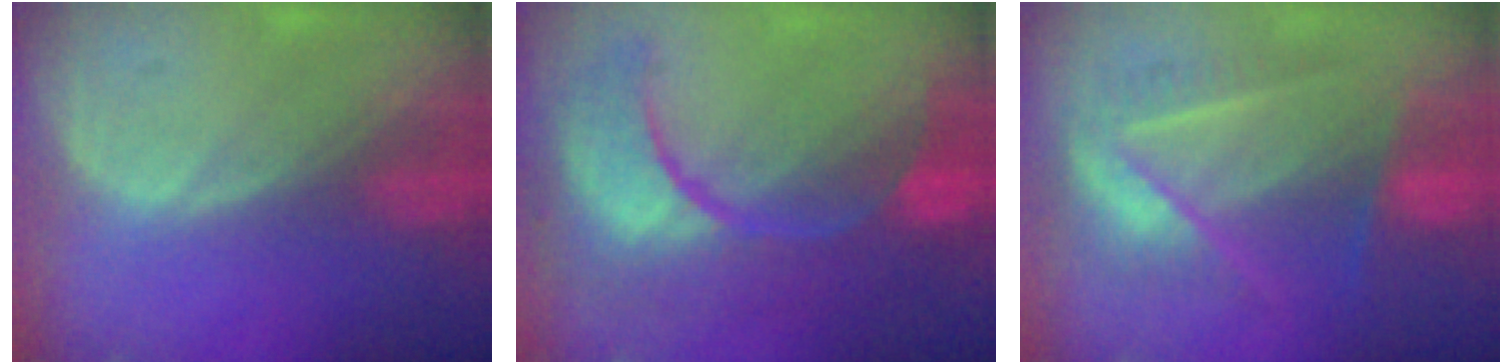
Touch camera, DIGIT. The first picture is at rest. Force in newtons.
{"total": 12.6, "press": 12.5, "slide": 1.4}
{"total": 7.5, "press": 7.4, "slide": 1.1}